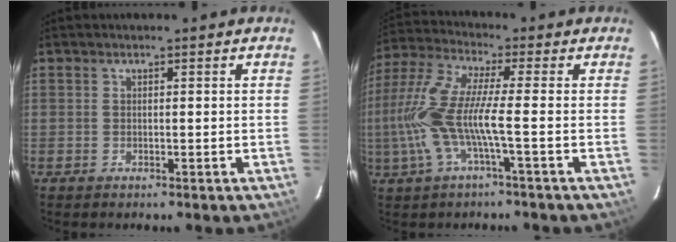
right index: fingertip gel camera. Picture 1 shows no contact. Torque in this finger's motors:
{"motor_torque": [1.46, -0.57, 1.00, 0.21]}